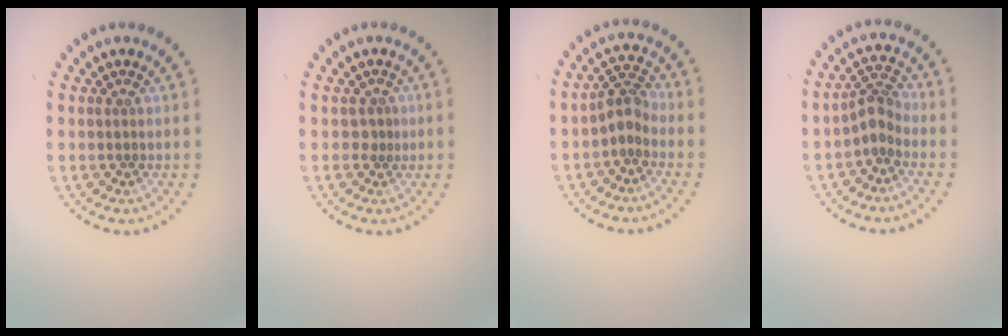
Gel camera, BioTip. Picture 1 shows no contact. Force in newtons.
{"total": 0.8, "press": 0.5, "slide": 0.7}
{"total": 2.3, "press": 1.8, "slide": 1.4}
{"total": 2.4, "press": 1.8, "slide": 1.6}